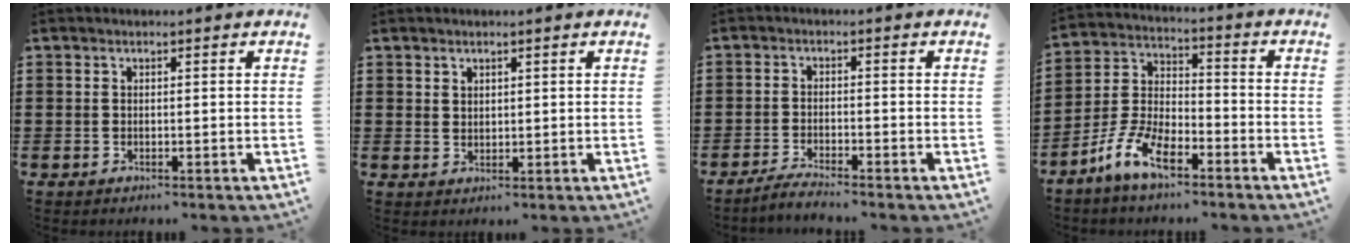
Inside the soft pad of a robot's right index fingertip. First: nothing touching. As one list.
[{"total": 1.6, "force": [1.3, 0.8, 0.2], "torque": [-0.005, 0.003, 0.027]}, {"total": 2.3, "force": [-2.2, -0.2, 0.6], "torque": [-0.012, 0.005, -0.043]}, {"total": 8.1, "force": [-5.5, 3.1, 5.0], "torque": [-0.132, 0.001, -0.111]}]